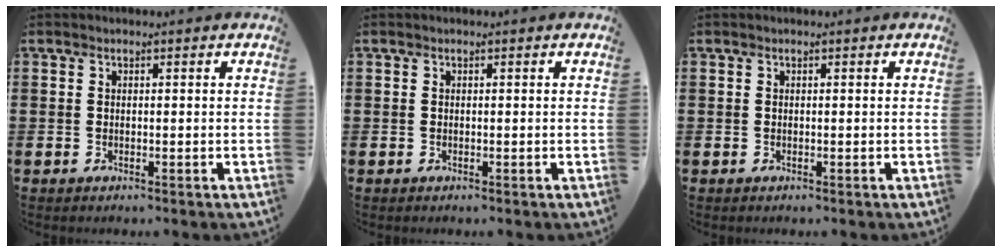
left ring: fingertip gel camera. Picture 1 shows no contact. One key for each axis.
{"total": 0.0}
{"total": 0.0}